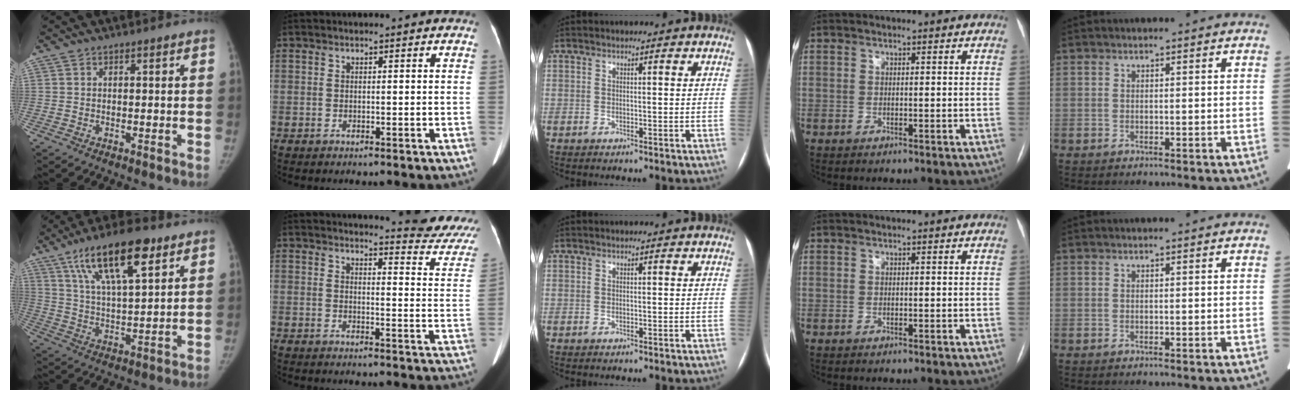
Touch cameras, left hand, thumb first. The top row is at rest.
{"thumb": {"total": 17.2, "force": [9.4, 5.7, 13.2], "torque": [-0.205, -0.024, 0.166]}, "index": {"total": 13.5, "force": [13.1, 0.3, 3.4], "torque": [-0.027, -0.097, 0.123]}}